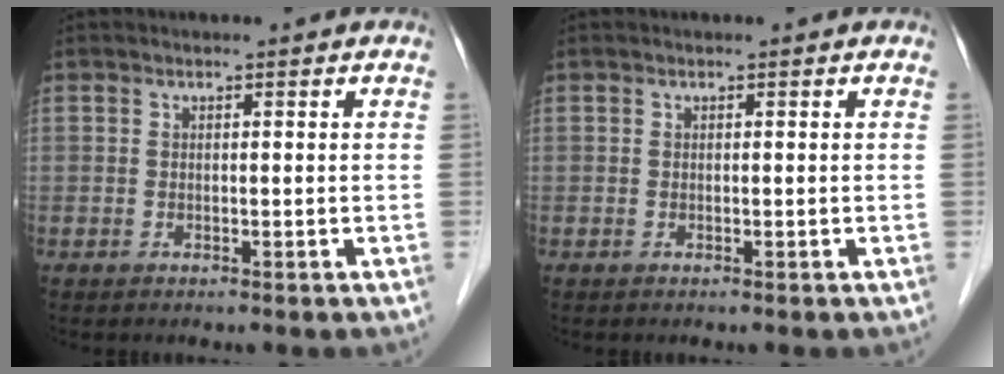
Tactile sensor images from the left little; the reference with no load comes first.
{"total": 0.0}